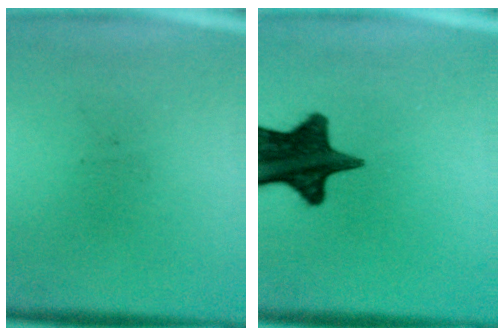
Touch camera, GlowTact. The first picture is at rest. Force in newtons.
{"total": 15.1}